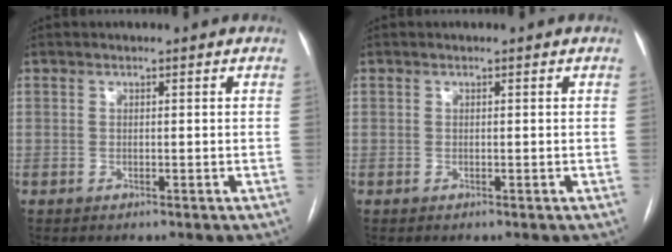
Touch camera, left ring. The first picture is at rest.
{"total": 0.0}